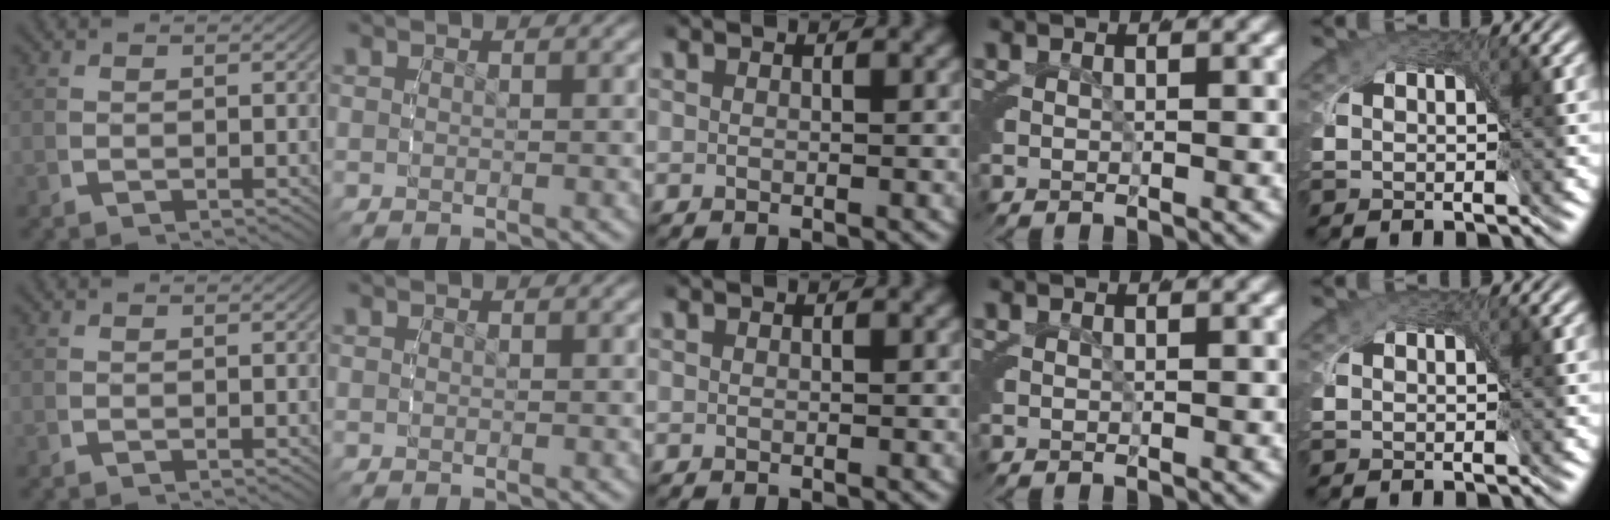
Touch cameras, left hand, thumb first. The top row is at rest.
{}